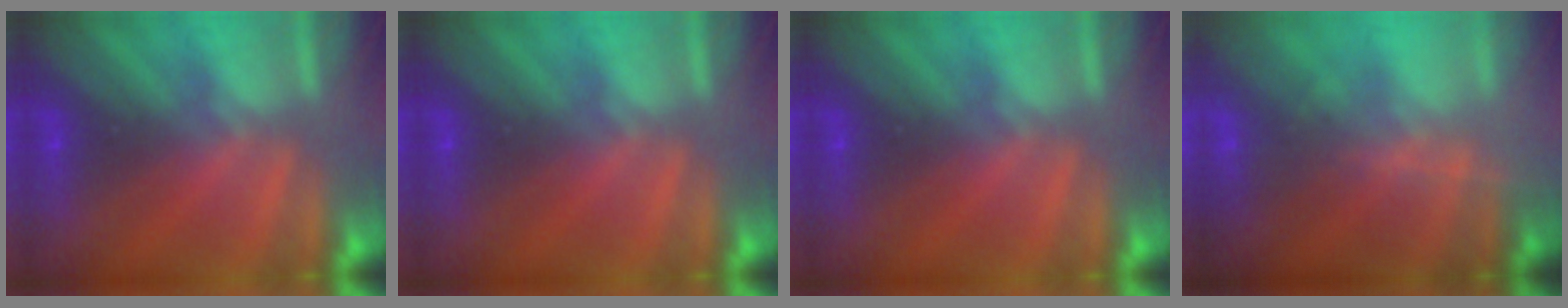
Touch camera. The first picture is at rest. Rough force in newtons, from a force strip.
{"total": 0.0}
{"total": 0.0}
{"total": 9.9}